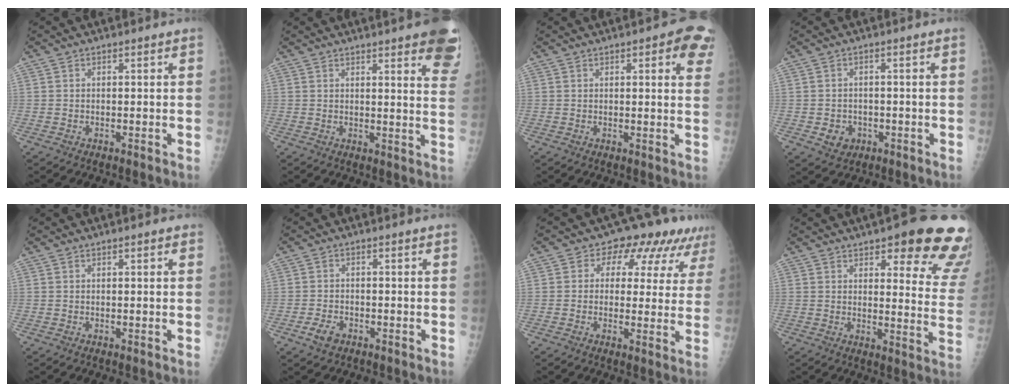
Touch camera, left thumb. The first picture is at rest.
{"total": 14.9, "force": [9.8, 2.9, 10.9], "torque": [-0.111, -0.038, 0.099]}
{"total": 7.6, "force": [3.6, 2.2, 6.3], "torque": [-0.049, -0.007, 0.033]}
{"total": 3.4, "force": [-1.0, 3.0, 1.3], "torque": [-0.007, 0.004, -0.006]}
{"total": 0.7, "force": [0.5, 0.1, 0.5], "torque": [-0.007, 0.000, 0.005]}
{"total": 2.9, "force": [-1.5, 1.7, 1.7], "torque": [-0.032, 0.004, -0.026]}
{"total": 11.1, "force": [6.3, 7.3, 5.5], "torque": [-0.015, -0.012, 0.061]}
{"total": 19.2, "force": [12.3, 5.7, 13.5], "torque": [-0.120, -0.058, 0.138]}